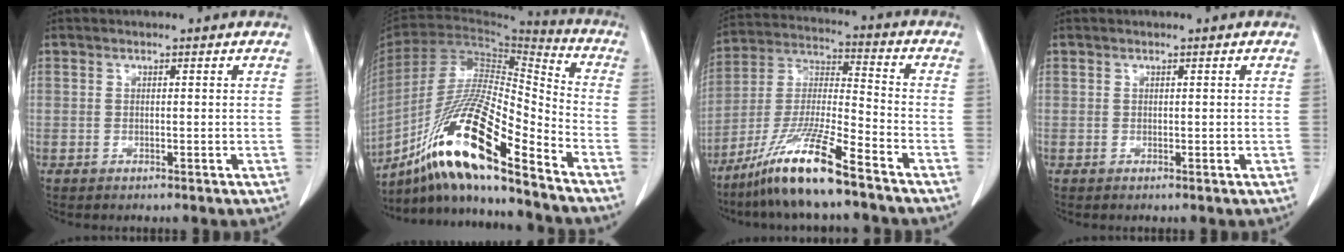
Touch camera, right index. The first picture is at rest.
{"total": 19.9, "force": [-13.8, 1.2, 14.2], "torque": [-0.289, -0.020, -0.258]}
{"total": 13.9, "force": [-9.7, 0.3, 10.0], "torque": [-0.209, -0.025, -0.186]}
{"total": 0.0}